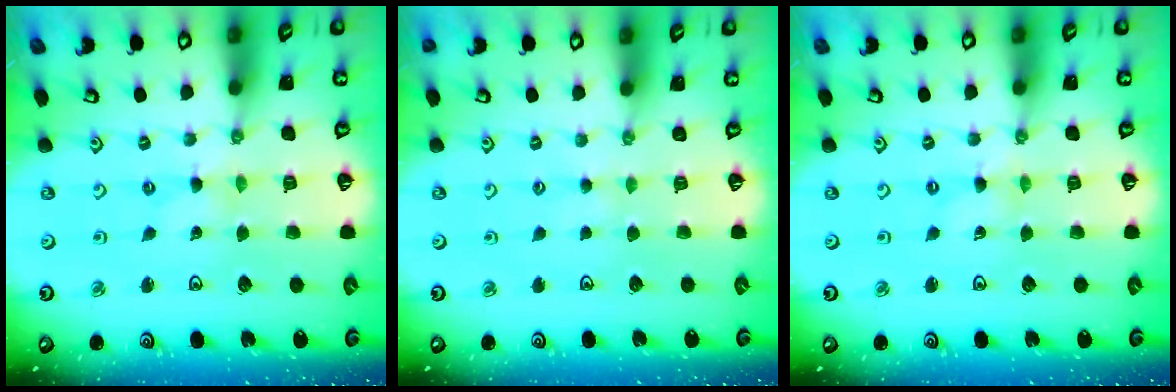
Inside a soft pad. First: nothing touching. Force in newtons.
{"total": 2.1, "press": 2.1, "slide": 0.3}
{"total": 0.0}